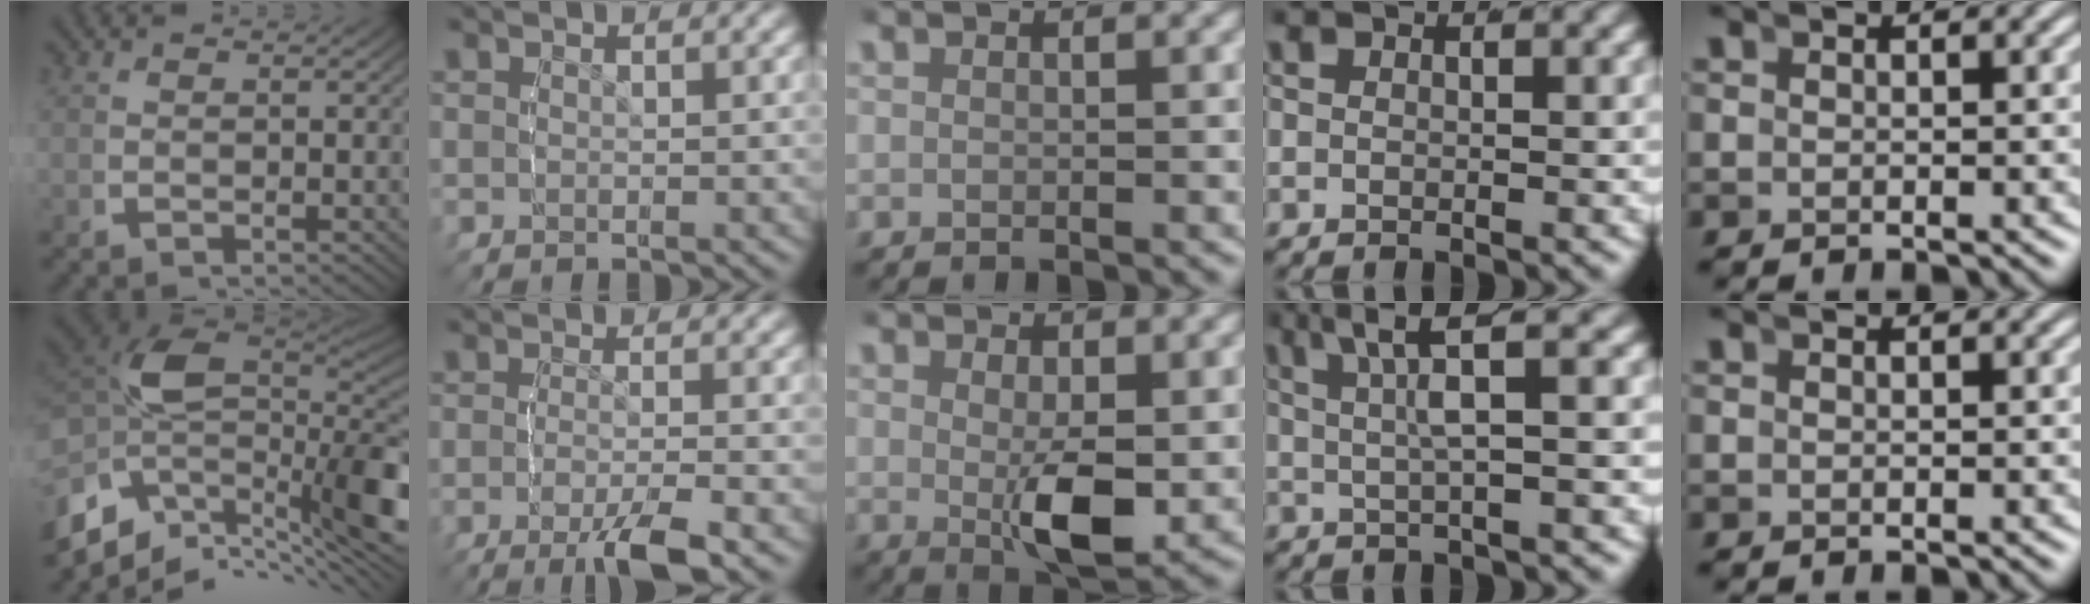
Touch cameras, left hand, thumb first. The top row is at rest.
{"thumb": {"total": 19.1, "force": [-1.1, 12.4, 14.4], "torque": [-0.275, -0.040, 0.004]}, "index": {"total": 4.8, "force": [-2.9, 0.9, 3.7], "torque": [-0.062, -0.007, -0.046]}, "middle": {"total": 4.5, "force": [0.1, 1.7, 4.1], "torque": [-0.068, -0.021, 0.008]}, "ring": {"total": 4.6, "force": [2.4, -0.2, 3.9], "torque": [-0.059, 0.011, 0.040]}}